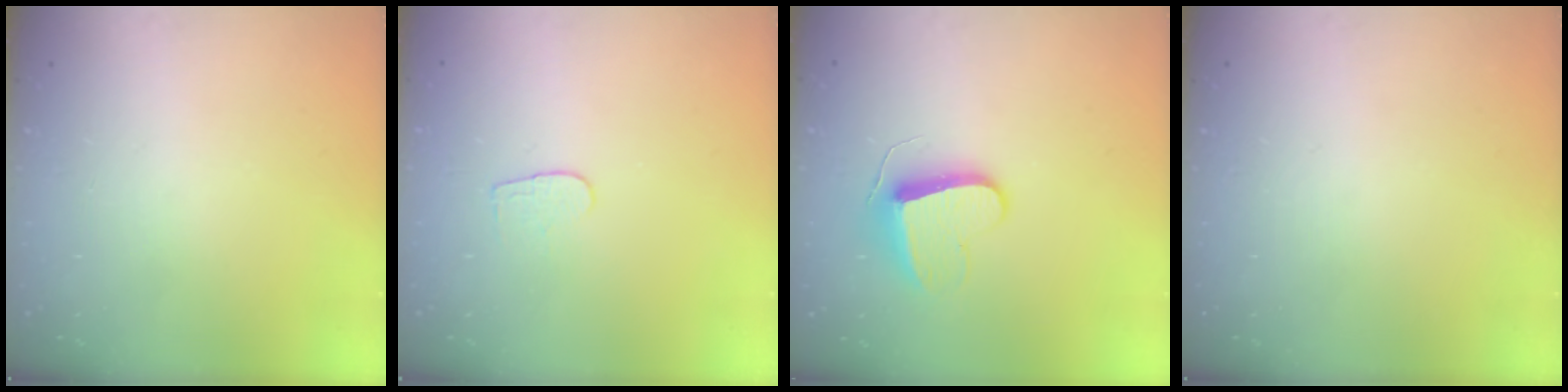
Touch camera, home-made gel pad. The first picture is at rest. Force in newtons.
{"total": 4.6, "press": 4.6, "slide": 0.2}
{"total": 9.2, "press": 9.2, "slide": 0.3}
{"total": 0.0}